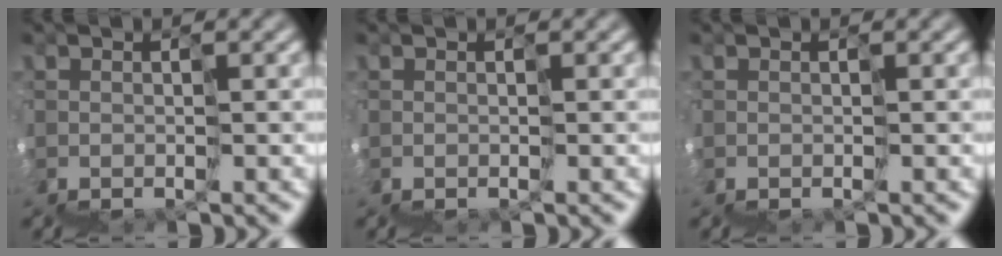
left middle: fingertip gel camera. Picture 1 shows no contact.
{"total": 0.0}
{"total": 0.0}